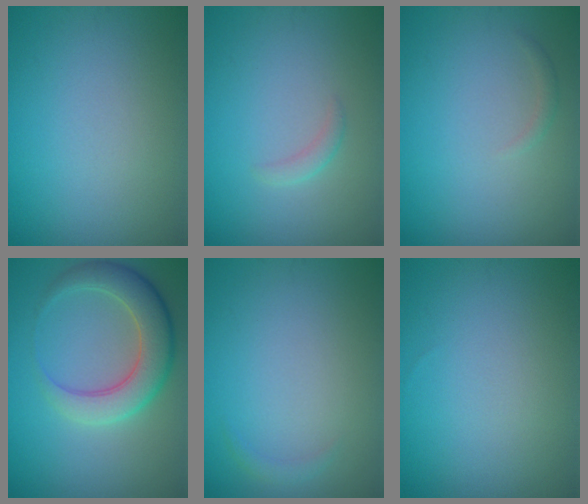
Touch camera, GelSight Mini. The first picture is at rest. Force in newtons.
{"total": 1.0, "press": 1.0, "slide": 0.0}
{"total": 0.7, "press": 0.7, "slide": 0.0}
{"total": 5.7, "press": 5.7, "slide": 0.3}
{"total": 0.7, "press": 0.7, "slide": 0.1}
{"total": 0.0}